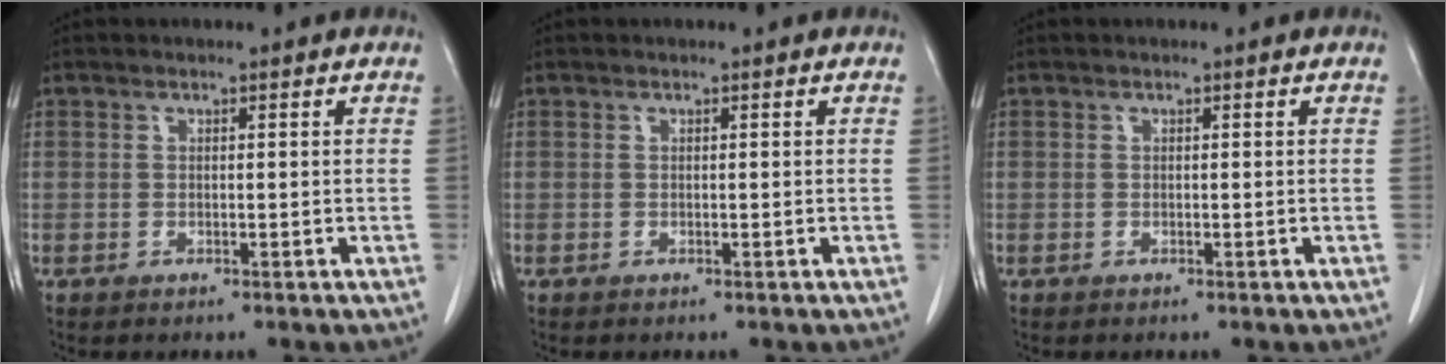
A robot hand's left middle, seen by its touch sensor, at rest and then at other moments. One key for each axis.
{"total": 0.0}
{"total": 0.0}